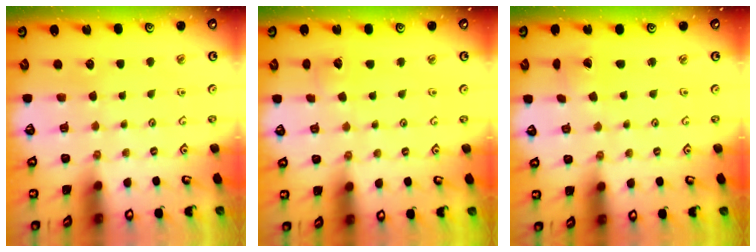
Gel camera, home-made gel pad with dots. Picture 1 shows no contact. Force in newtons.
{"total": 4.8, "press": 4.8, "slide": 0.4}
{"total": 1.2, "press": 1.2, "slide": 0.1}